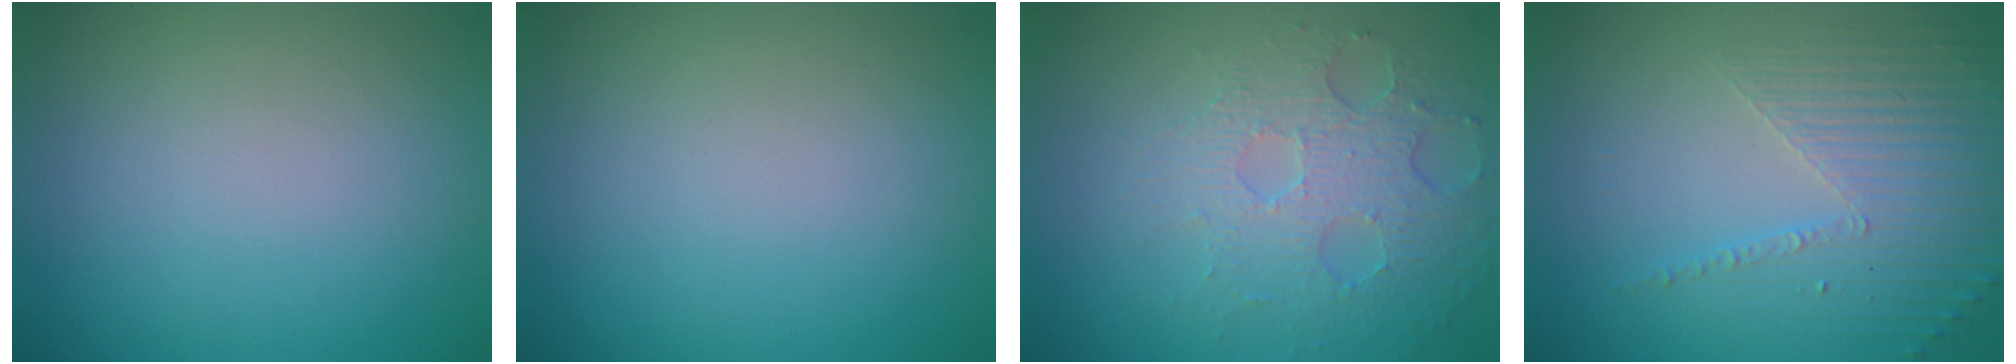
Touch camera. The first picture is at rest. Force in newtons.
{"total": 0.0}
{"total": 5.0, "press": 3.4, "slide": 3.7}
{"total": 5.3, "press": 3.3, "slide": 4.2}